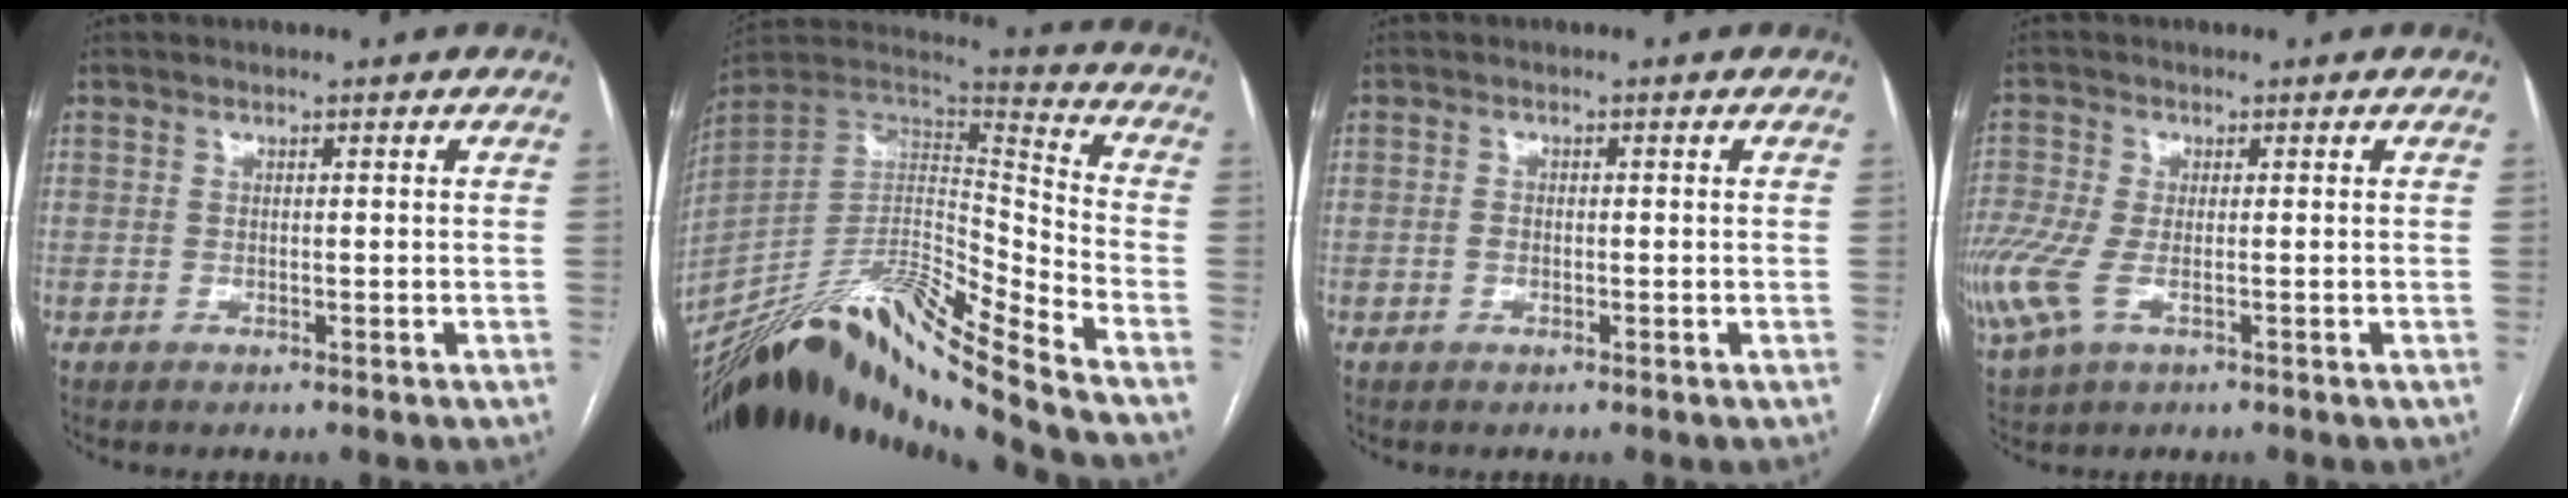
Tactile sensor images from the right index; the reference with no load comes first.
{"total": 25.2, "force": [-21.7, -1.3, 12.7], "torque": [-0.244, -0.014, -0.377]}
{"total": 0.9, "force": [-0.3, 0.6, 0.6], "torque": [-0.014, 0.001, -0.006]}
{"total": 10.3, "force": [-3.1, 5.3, 8.3], "torque": [-0.235, -0.021, -0.054]}